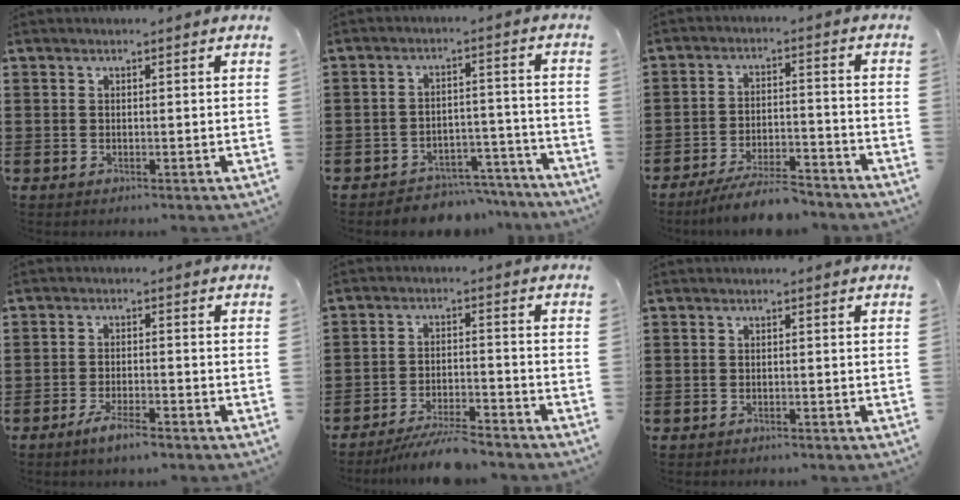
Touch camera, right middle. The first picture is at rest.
{"total": 4.9, "force": [-4.8, 0.9, 0.3], "torque": [-0.005, 0.013, -0.097]}
{"total": 7.0, "force": [-6.4, 0.5, 2.7], "torque": [-0.050, -0.001, -0.120]}
{"total": 3.8, "force": [-2.8, 0.3, 2.5], "torque": [-0.047, -0.002, -0.052]}
{"total": 6.9, "force": [-6.4, 0.5, 2.5], "torque": [-0.046, 0.002, -0.120]}
{"total": 0.7, "force": [-0.7, 0.0, 0.0], "torque": [-0.001, -0.001, -0.015]}